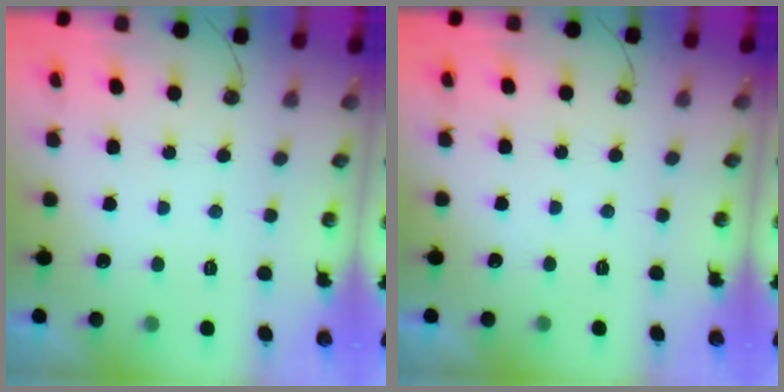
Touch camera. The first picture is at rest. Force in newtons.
{"total": 0.0}